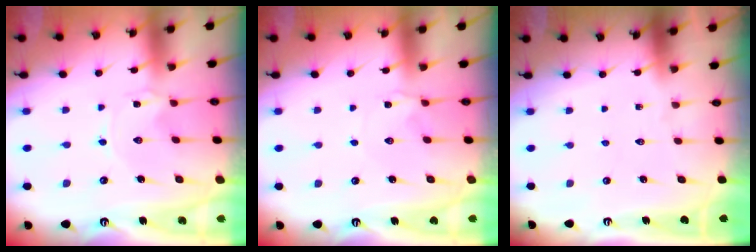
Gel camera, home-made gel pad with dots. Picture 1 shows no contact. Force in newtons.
{"total": 1.1, "press": 1.0, "slide": 0.3}
{"total": 0.0}